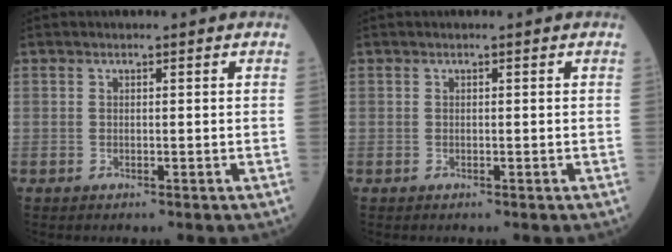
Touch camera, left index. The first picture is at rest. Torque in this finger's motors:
{"motor_torque": [-0.17, -0.07, 0.03, 0.02]}